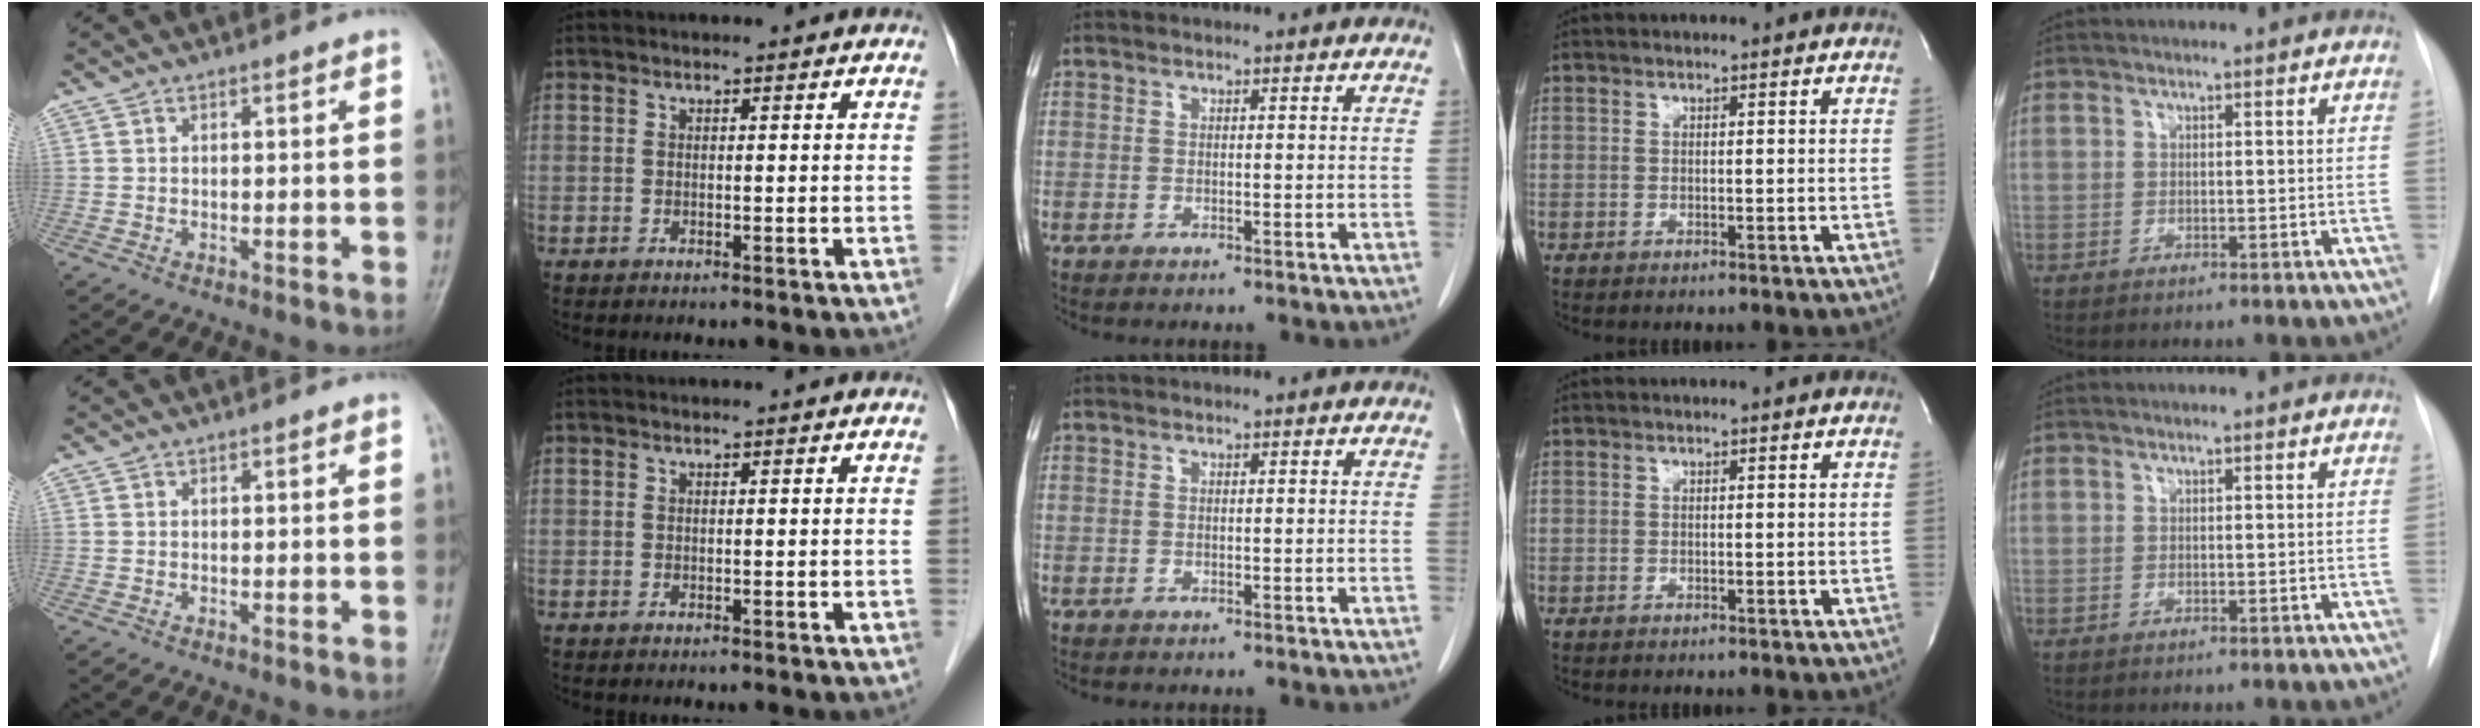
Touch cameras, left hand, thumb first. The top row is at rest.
{}